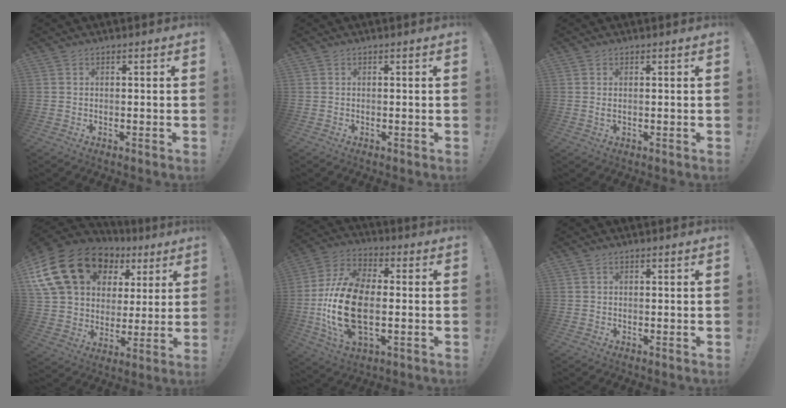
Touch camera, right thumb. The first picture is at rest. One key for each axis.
{"total": 0.0}
{"total": 1.2, "fx": 0.3, "fy": 0.1, "fz": 1.1, "tx": -0.018, "ty": -0.001, "tz": 0.004}
{"total": 22.5, "fx": 10.8, "fy": 15.5, "fz": 12.2, "tx": -0.212, "ty": -0.042, "tz": 0.220}
{"total": 20.3, "fx": -2.9, "fy": 11.6, "fz": 16.5, "tx": -0.340, "ty": 0.006, "tz": -0.040}
{"total": 0.0}